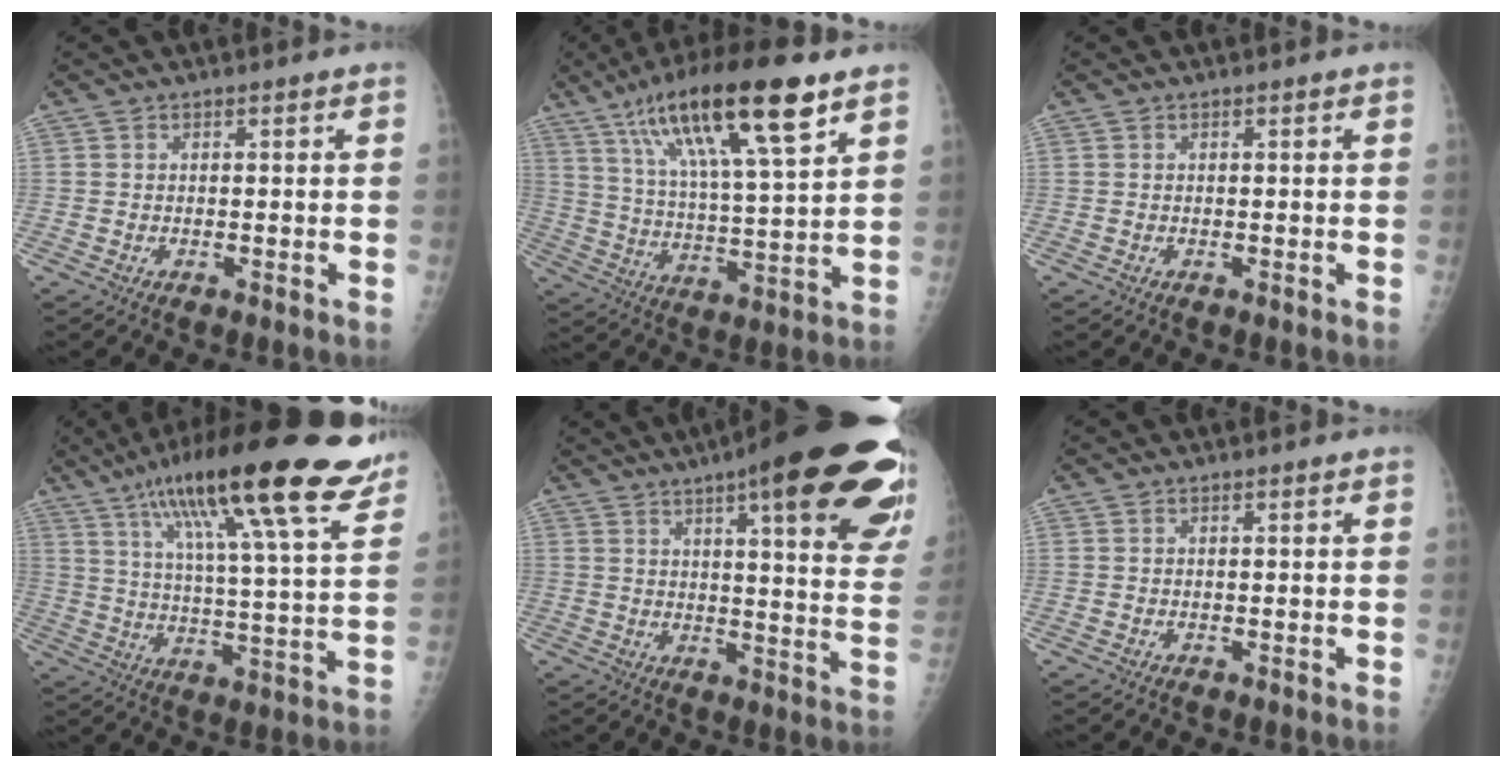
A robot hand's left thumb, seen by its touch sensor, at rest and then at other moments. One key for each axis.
{"total": 21.2, "fx": 11.9, "fy": 4.2, "fz": 17.0, "tx": -0.292, "ty": -0.027, "tz": 0.213}
{"total": 0.0}
{"total": 25.5, "fx": 16.6, "fy": 4.3, "fz": 18.8, "tx": -0.293, "ty": -0.036, "tz": 0.256}
{"total": 28.0, "fx": 16.2, "fy": 5.9, "fz": 22.0, "tx": -0.222, "ty": -0.036, "tz": 0.203}
{"total": 0.0}